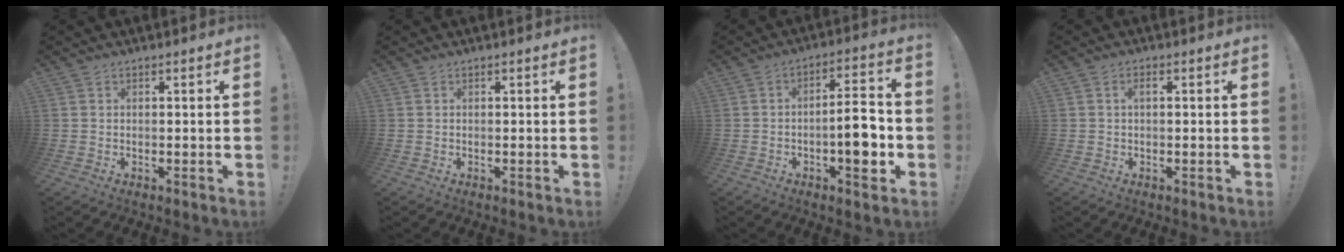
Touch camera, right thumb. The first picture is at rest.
{"total": 0.0}
{"total": 10.6, "force": [-2.6, 4.0, 9.5], "torque": [-0.116, 0.012, -0.047]}
{"total": 1.3, "force": [0.0, 0.5, 1.2], "torque": [-0.024, 0.006, -0.001]}